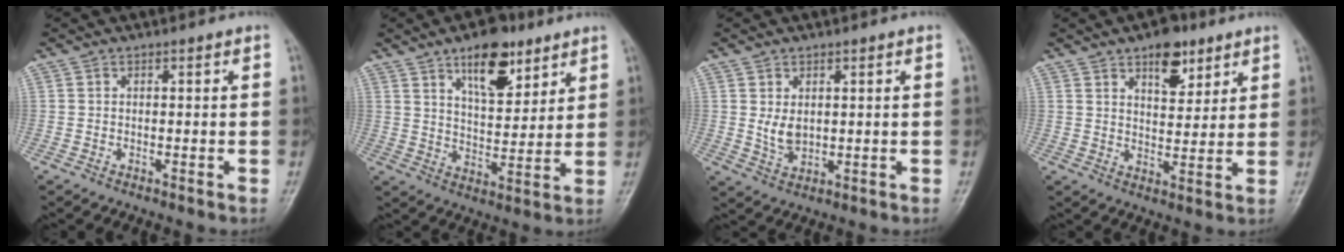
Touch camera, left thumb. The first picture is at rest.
{"total": 12.1, "force": [7.2, 5.6, 7.8], "torque": [-0.093, -0.043, 0.118]}
{"total": 4.0, "force": [0.8, 2.7, 2.9], "torque": [-0.041, -0.012, 0.023]}
{"total": 8.3, "force": [5.1, 4.3, 5.1], "torque": [-0.045, -0.027, 0.075]}